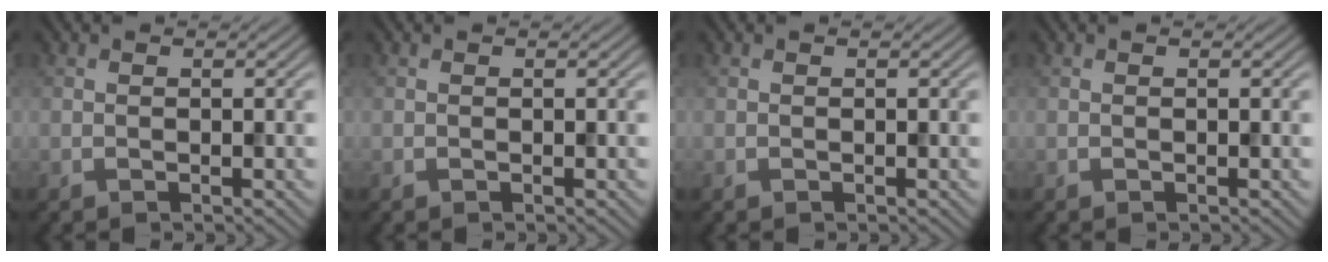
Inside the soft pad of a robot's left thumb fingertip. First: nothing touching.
{"total": 0.0}
{"total": 0.0}
{"total": 0.0}